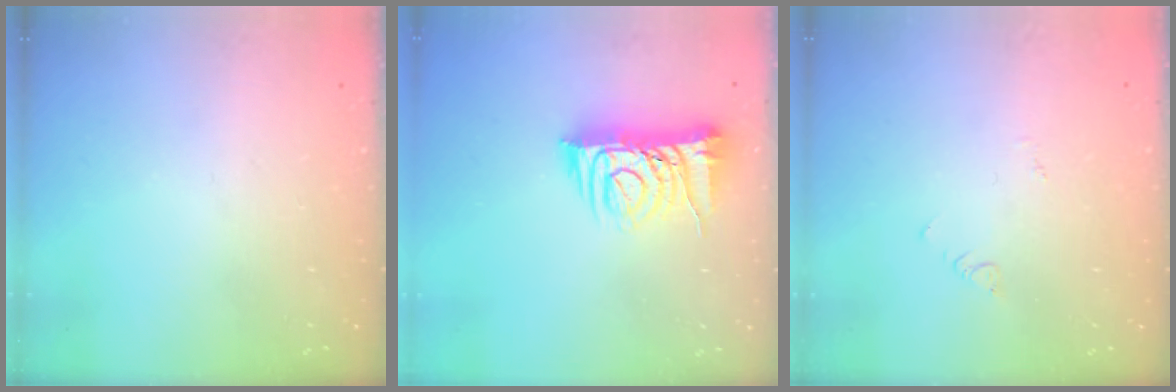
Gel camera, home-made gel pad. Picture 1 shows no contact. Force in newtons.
{"total": 9.9, "press": 9.8, "slide": 1.4}
{"total": 1.9, "press": 1.9, "slide": 0.4}